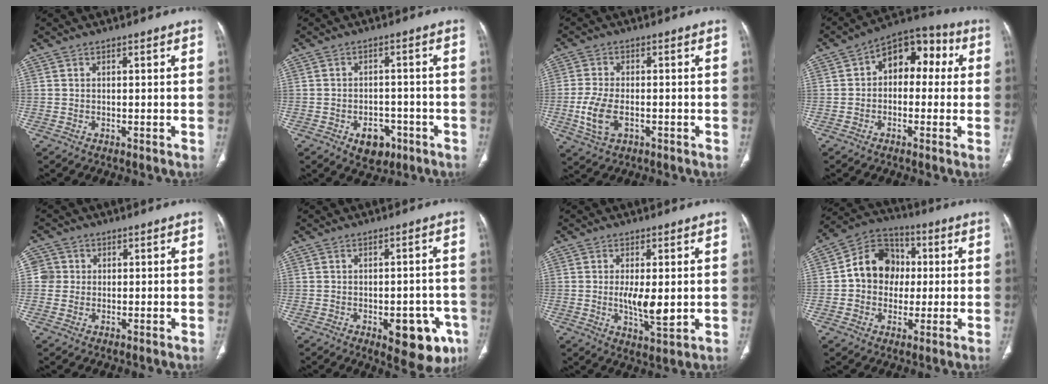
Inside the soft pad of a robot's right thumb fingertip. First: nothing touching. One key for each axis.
{"total": 6.2, "fx": -3.0, "fy": 4.3, "fz": 3.4, "tx": -0.025, "ty": 0.019, "tz": -0.037}
{"total": 7.1, "fx": -1.9, "fy": 4.0, "fz": 5.6, "tx": -0.124, "ty": 0.002, "tz": -0.033}
{"total": 11.1, "fx": 1.4, "fy": 7.4, "fz": 8.1, "tx": -0.066, "ty": 0.039, "tz": 0.003}
{"total": 3.4, "fx": 0.3, "fy": 3.4, "fz": 0.2, "tx": 0.022, "ty": 0.007, "tz": 0.003}
{"total": 11.7, "fx": -4.9, "fy": 5.5, "fz": 9.1, "tx": -0.078, "ty": 0.013, "tz": -0.051}
{"total": 7.1, "fx": 0.0, "fy": 2.4, "fz": 6.7, "tx": -0.117, "ty": -0.018, "tz": 0.004}
{"total": 12.5, "fx": 0.7, "fy": 10.5, "fz": 6.8, "tx": -0.069, "ty": 0.024, "tz": 0.001}